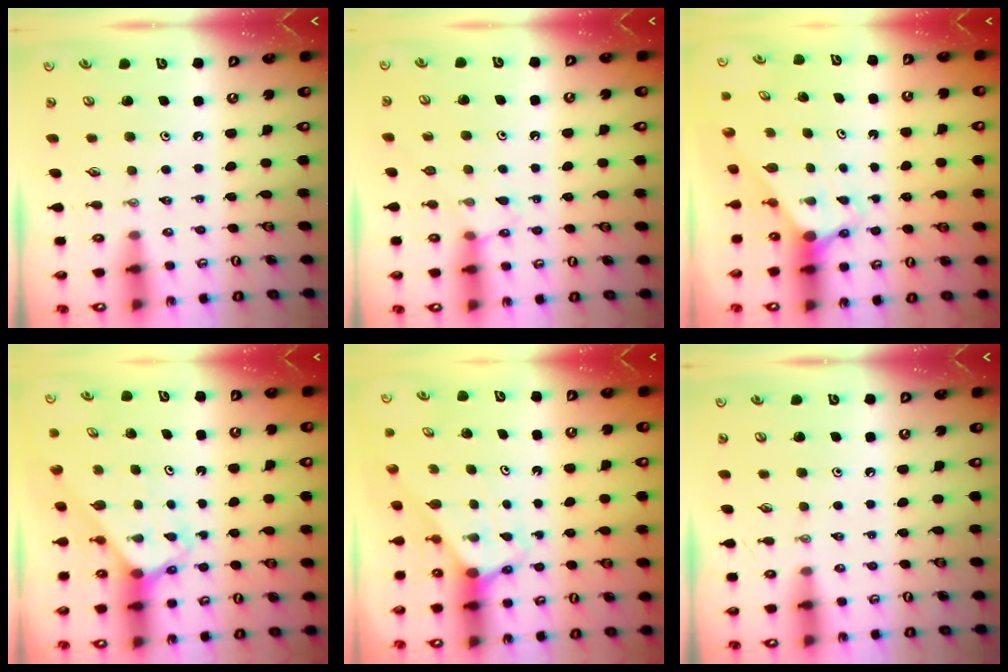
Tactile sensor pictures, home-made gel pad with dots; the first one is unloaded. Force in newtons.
{"total": 6.9, "press": 6.9, "slide": 0.6}
{"total": 2.9, "press": 2.9, "slide": 0.0}
{"total": 2.6, "press": 2.6, "slide": 0.2}
{"total": 2.7, "press": 2.7, "slide": 0.2}
{"total": 0.0}